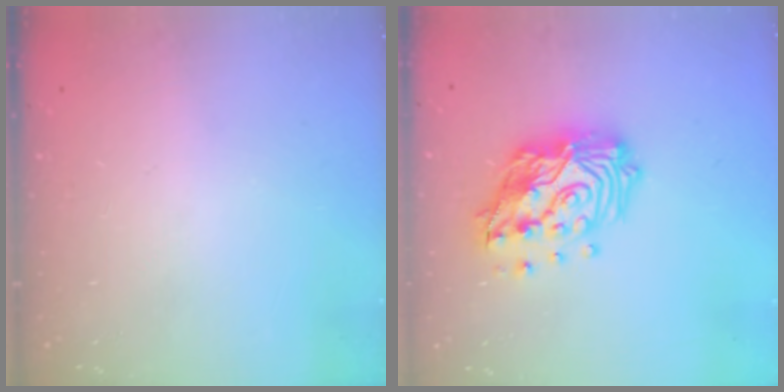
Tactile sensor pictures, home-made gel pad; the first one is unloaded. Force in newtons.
{"total": 18.6, "press": 18.6, "slide": 1.4}